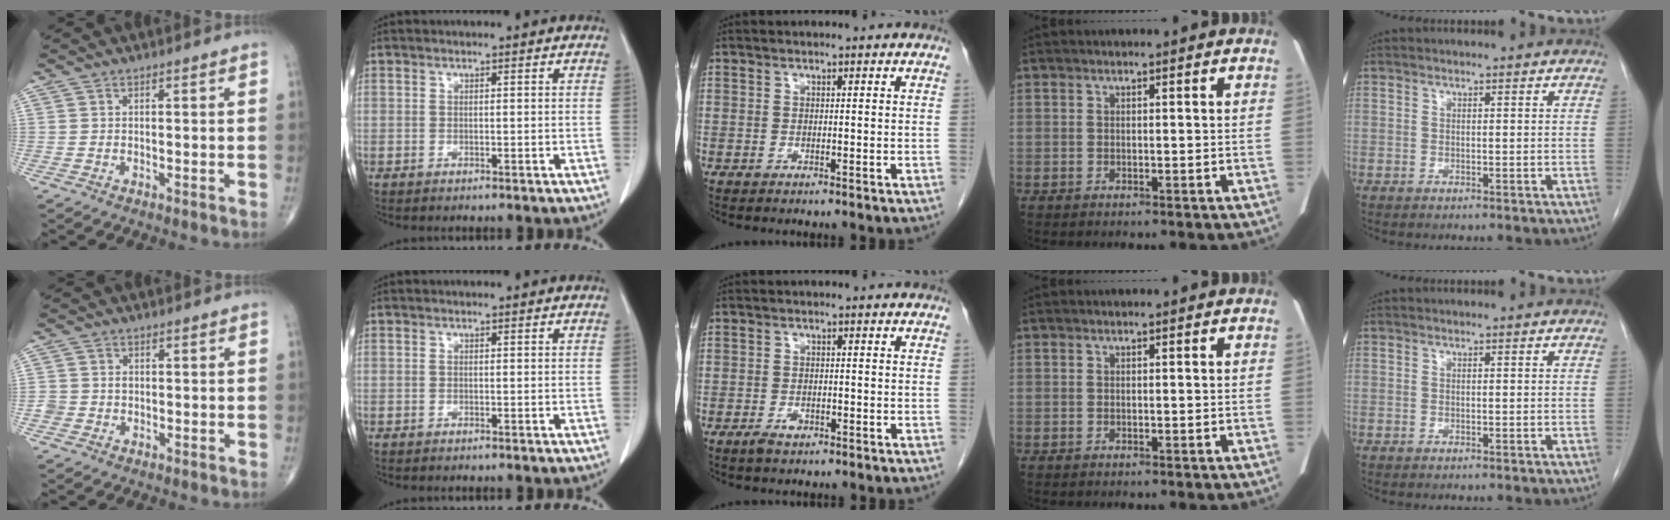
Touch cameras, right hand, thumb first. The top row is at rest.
{"thumb": {"total": 2.4, "force": [-0.4, 2.3, 0.6], "torque": [0.008, 0.009, -0.006]}, "middle": {"total": 1.9, "force": [-1.1, 0.9, 1.2], "torque": [-0.023, 0.001, -0.016]}}